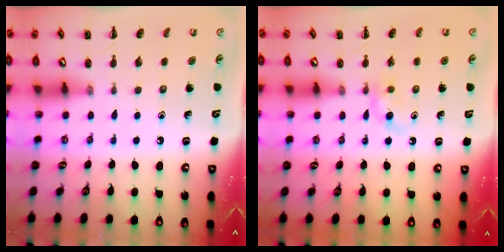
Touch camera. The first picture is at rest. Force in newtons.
{"total": 4.1, "press": 3.9, "slide": 1.4}